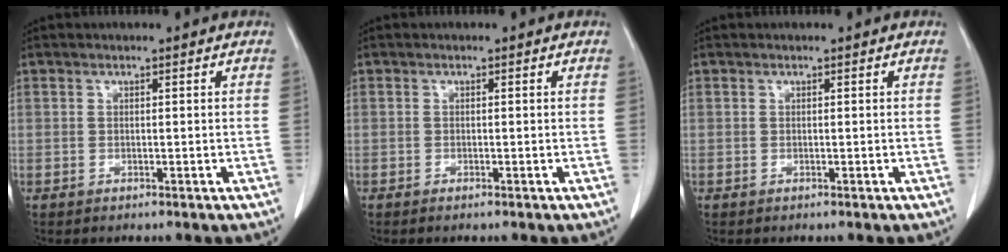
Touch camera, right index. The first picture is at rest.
{"total": 0.5, "force": [-0.4, 0.0, 0.4], "torque": [-0.010, -0.001, -0.007]}
{"total": 0.0}